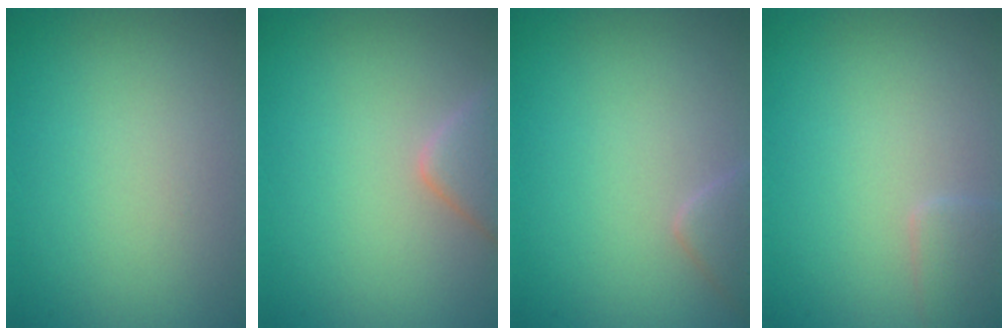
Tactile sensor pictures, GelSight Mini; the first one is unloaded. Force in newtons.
{"total": 2.8, "press": 2.8, "slide": 0.3}
{"total": 1.8, "press": 1.8, "slide": 0.1}
{"total": 1.6, "press": 1.6, "slide": 0.1}